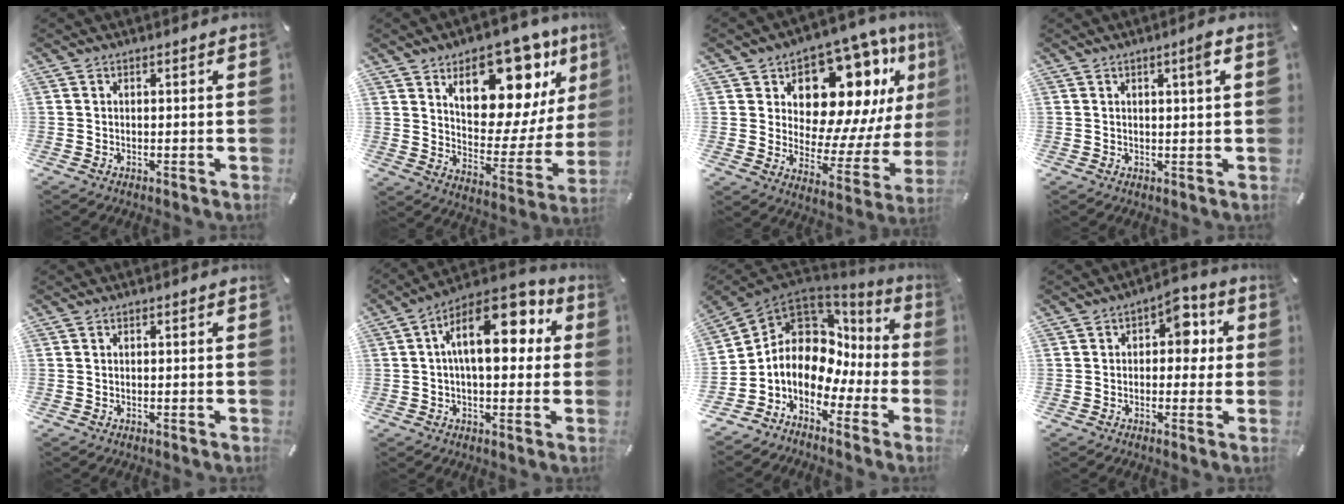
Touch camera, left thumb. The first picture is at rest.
{"total": 20.4, "force": [12.7, 11.0, 11.7], "torque": [-0.154, -0.088, 0.211]}
{"total": 17.0, "force": [10.2, 10.2, 8.9], "torque": [-0.119, -0.091, 0.175]}
{"total": 3.0, "force": [1.3, 0.3, 2.7], "torque": [-0.047, -0.002, 0.018]}
{"total": 0.0}
{"total": 15.8, "force": [4.2, 7.9, 13.0], "torque": [-0.192, -0.020, 0.069]}
{"total": 10.5, "force": [1.8, 8.7, 5.6], "torque": [-0.118, -0.044, 0.025]}
{"total": 7.0, "force": [1.2, 4.6, 5.2], "torque": [-0.048, -0.005, 0.008]}